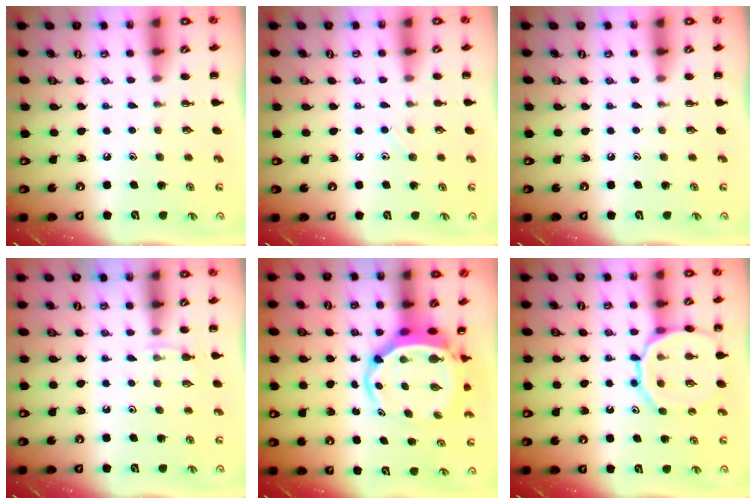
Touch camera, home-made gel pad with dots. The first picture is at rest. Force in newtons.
{"total": 4.8, "press": 4.4, "slide": 1.9}
{"total": 0.0}
{"total": 3.9, "press": 3.7, "slide": 1.2}
{"total": 6.4, "press": 6.2, "slide": 1.8}
{"total": 14.0, "press": 13.8, "slide": 1.8}